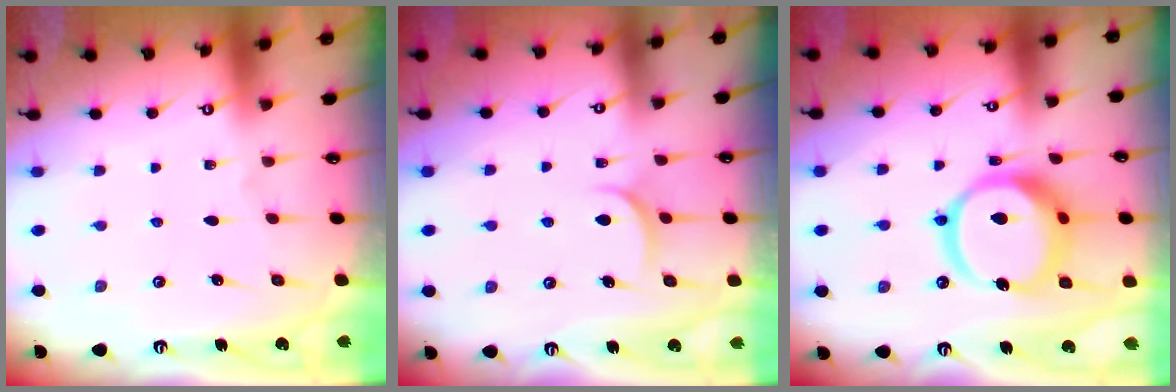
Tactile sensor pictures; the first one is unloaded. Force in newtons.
{"total": 4.1, "press": 4.0, "slide": 0.7}
{"total": 17.3, "press": 17.1, "slide": 2.2}